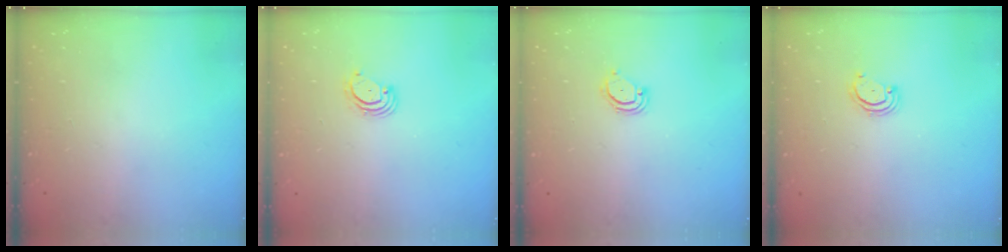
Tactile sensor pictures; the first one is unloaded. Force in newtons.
{"total": 3.1, "press": 3.1, "slide": 0.3}
{"total": 3.3, "press": 3.3, "slide": 0.3}
{"total": 2.5, "press": 2.5, "slide": 0.3}